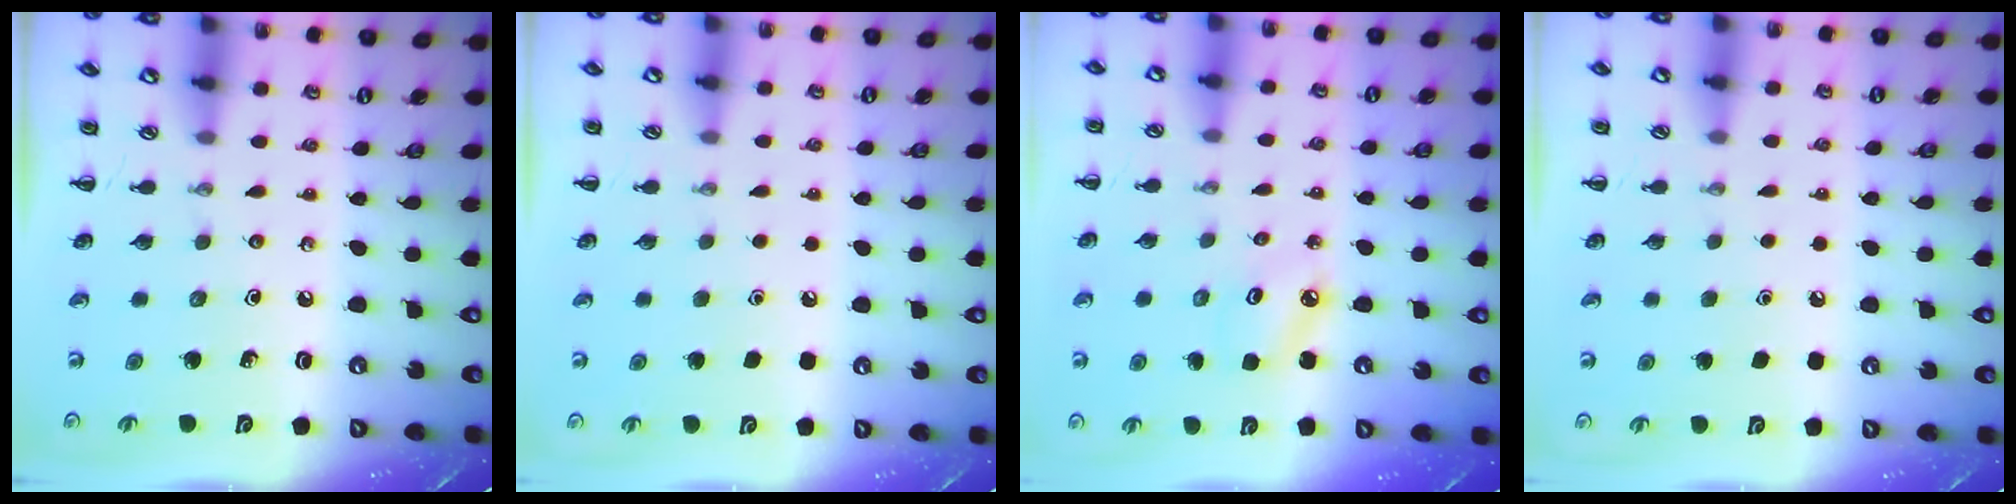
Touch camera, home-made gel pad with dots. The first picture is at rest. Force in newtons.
{"total": 1.7, "press": 1.7, "slide": 0.1}
{"total": 3.0, "press": 2.9, "slide": 0.6}
{"total": 1.8, "press": 1.8, "slide": 0.1}